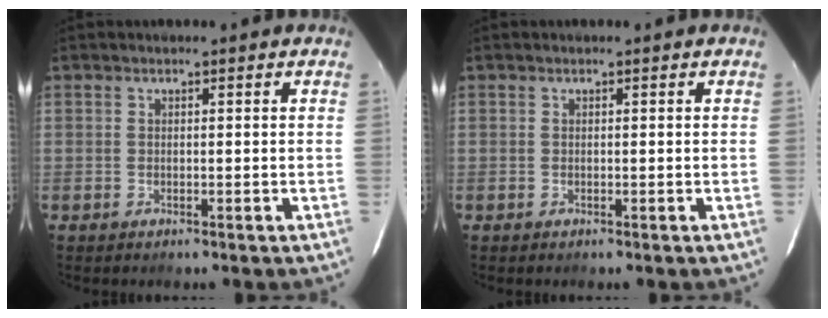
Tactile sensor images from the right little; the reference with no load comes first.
{"total": 0.0}